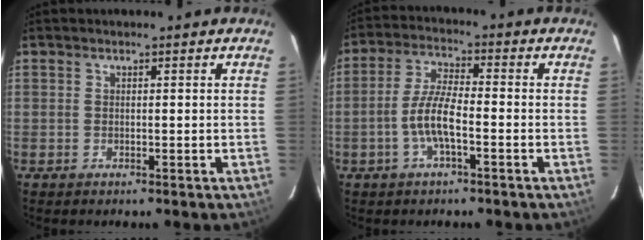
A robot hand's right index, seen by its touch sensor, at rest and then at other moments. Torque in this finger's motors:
{"motor_torque": [0.90, -0.52, 0.46, 0.13]}